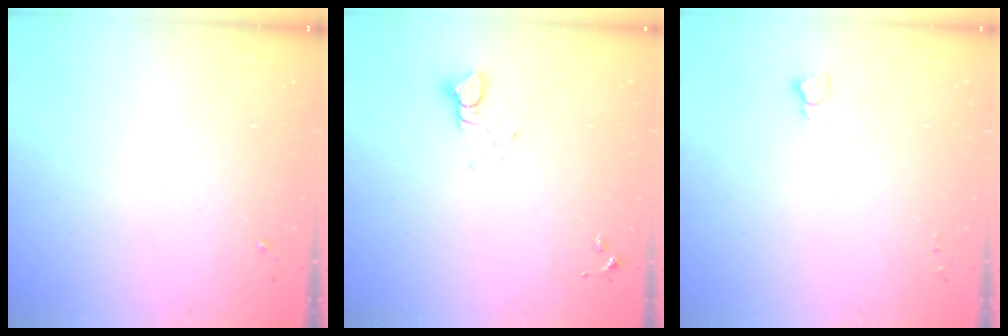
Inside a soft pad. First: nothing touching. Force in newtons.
{"total": 4.0, "press": 4.0, "slide": 0.3}
{"total": 2.5, "press": 2.5, "slide": 0.2}